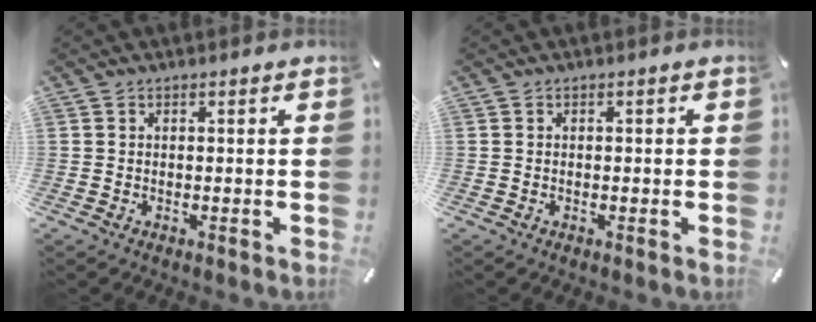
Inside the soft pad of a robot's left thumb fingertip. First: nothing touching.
{"total": 0.6, "force": [-0.3, 0.4, 0.4], "torque": [-0.008, -0.001, -0.005]}